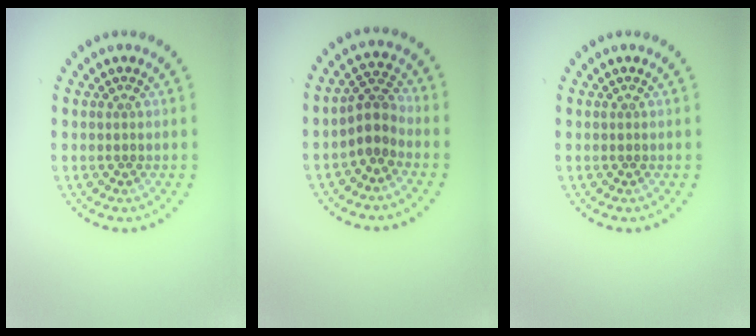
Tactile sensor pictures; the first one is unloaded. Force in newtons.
{"total": 2.5, "press": 2.1, "slide": 1.5}
{"total": 0.0}